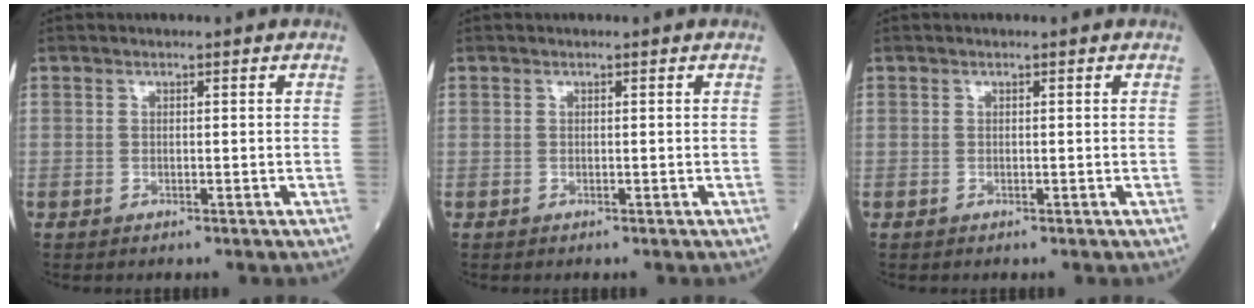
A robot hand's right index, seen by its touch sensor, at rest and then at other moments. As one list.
[{"total": 0.0}, {"total": 0.0}]